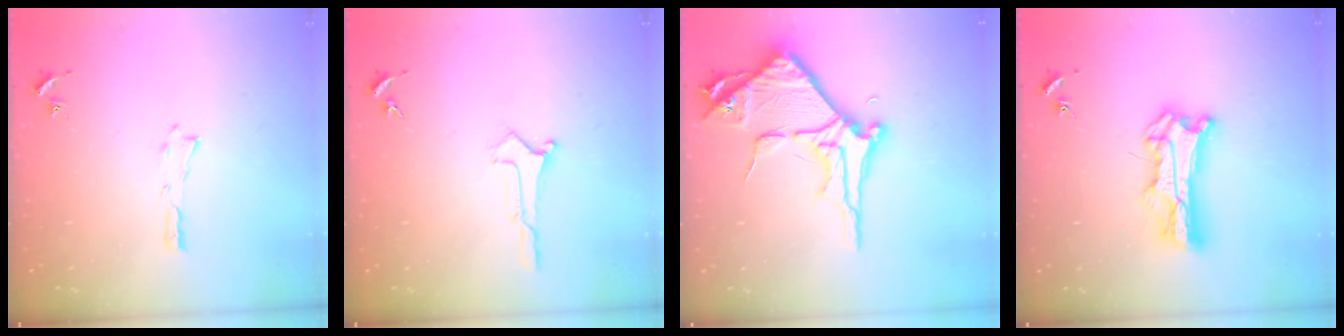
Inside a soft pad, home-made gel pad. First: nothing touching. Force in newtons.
{"total": 0.6, "press": 0.6, "slide": 0.1}
{"total": 8.8, "press": 8.7, "slide": 0.9}
{"total": 10.7, "press": 10.6, "slide": 1.0}